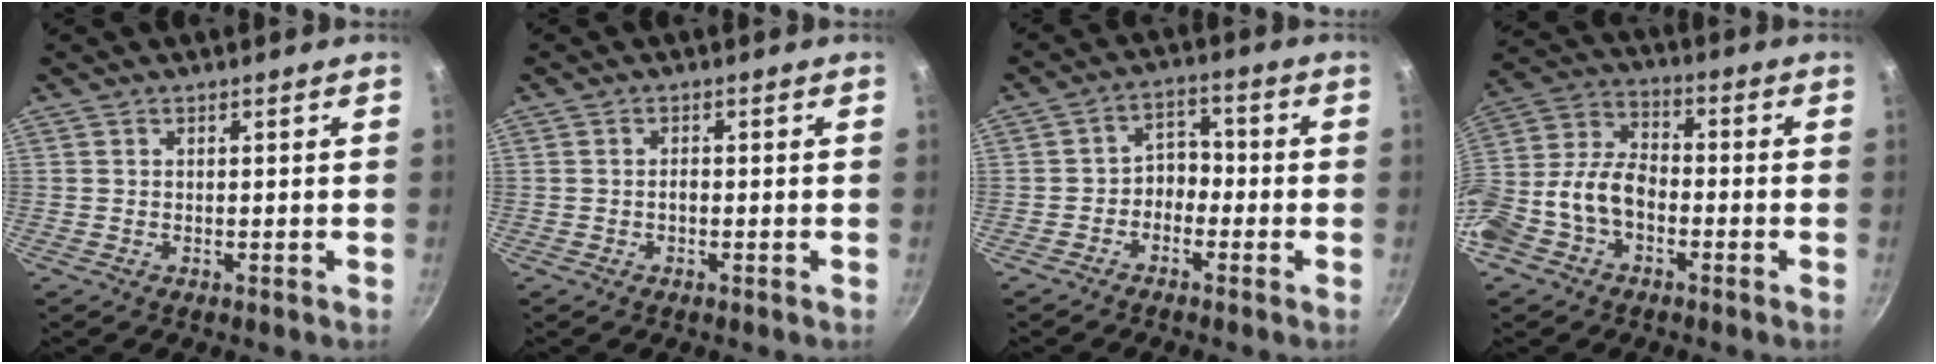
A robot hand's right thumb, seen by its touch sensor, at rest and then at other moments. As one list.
[{"total": 1.1, "force": [-0.4, 0.6, 0.8], "torque": [-0.010, 0.007, -0.006]}, {"total": 4.6, "force": [-2.0, 3.5, 2.3], "torque": [-0.011, 0.036, -0.042]}, {"total": 13.9, "force": [-4.0, 9.4, 9.4], "torque": [-0.180, 0.054, -0.090]}]